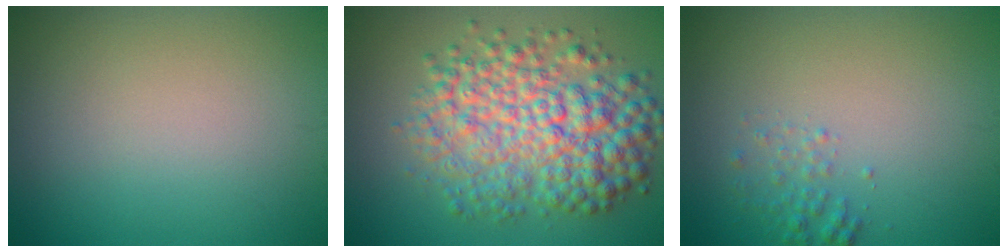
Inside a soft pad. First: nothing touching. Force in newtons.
{"total": 8.4, "press": 8.4, "slide": 0.1}
{"total": 1.3, "press": 1.3, "slide": 0.1}